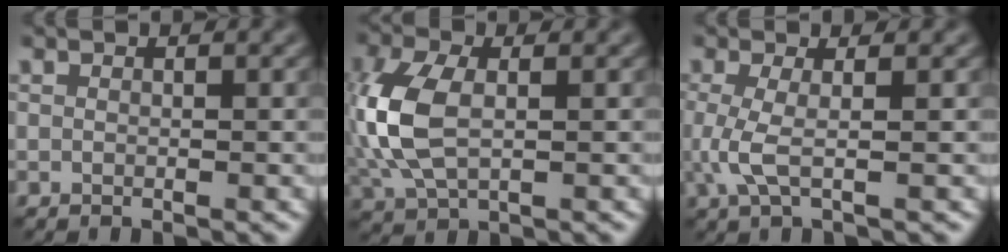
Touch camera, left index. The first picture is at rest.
{"total": 7.4, "force": [0.0, 4.2, 6.0], "torque": [-0.159, 0.004, -0.003]}
{"total": 2.7, "force": [-0.2, 0.6, 2.6], "torque": [-0.066, -0.005, -0.005]}